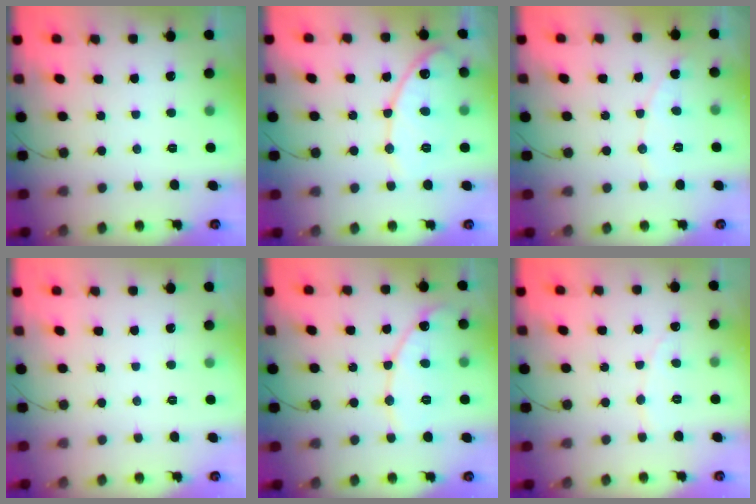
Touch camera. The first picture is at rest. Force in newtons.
{"total": 12.7, "press": 12.7, "slide": 0.9}
{"total": 4.2, "press": 4.2, "slide": 0.3}
{"total": 0.0}
{"total": 11.4, "press": 11.3, "slide": 1.0}
{"total": 2.6, "press": 2.6, "slide": 0.2}